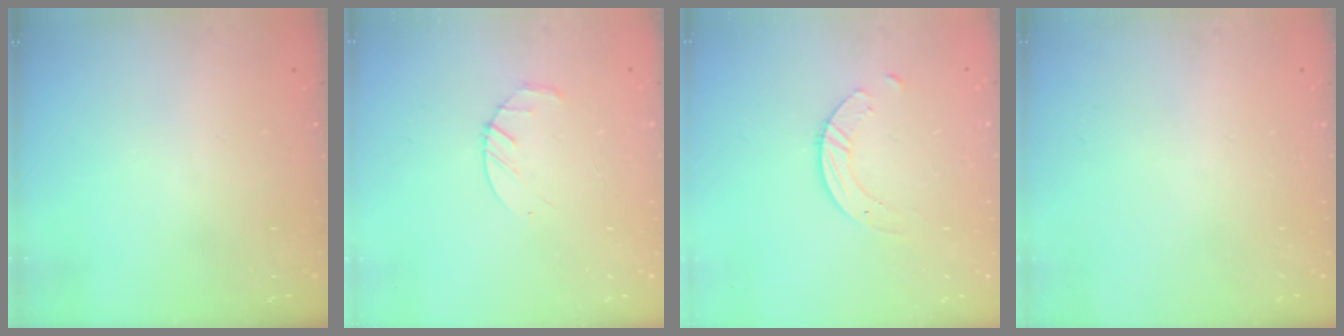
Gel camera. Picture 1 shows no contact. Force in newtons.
{"total": 3.2, "press": 3.2, "slide": 0.5}
{"total": 3.8, "press": 3.8, "slide": 0.4}
{"total": 0.0}